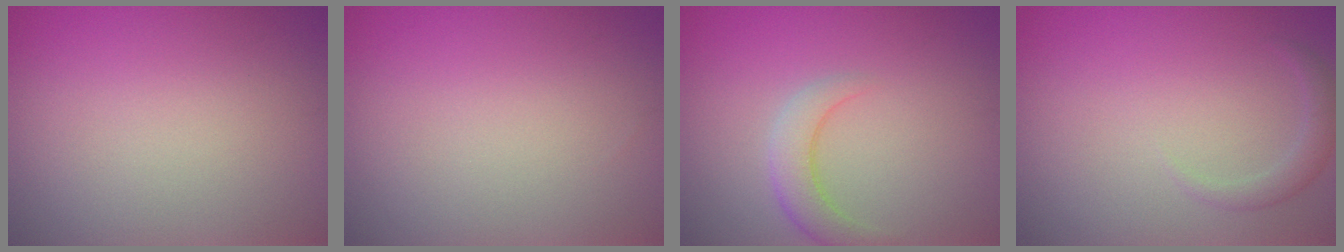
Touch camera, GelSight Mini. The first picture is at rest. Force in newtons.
{"total": 0.0}
{"total": 2.7, "press": 2.7, "slide": 0.3}
{"total": 1.4, "press": 1.4, "slide": 0.1}